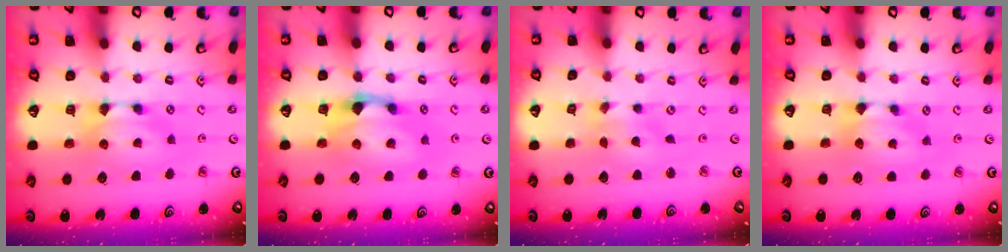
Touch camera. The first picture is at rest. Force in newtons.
{"total": 2.4, "press": 1.6, "slide": 1.7}
{"total": 1.9, "press": 1.5, "slide": 1.2}
{"total": 0.7, "press": 0.4, "slide": 0.6}